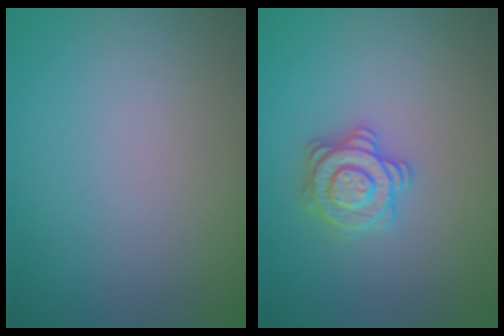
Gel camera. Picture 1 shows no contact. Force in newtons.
{"total": 2.9, "press": 2.8, "slide": 0.4}